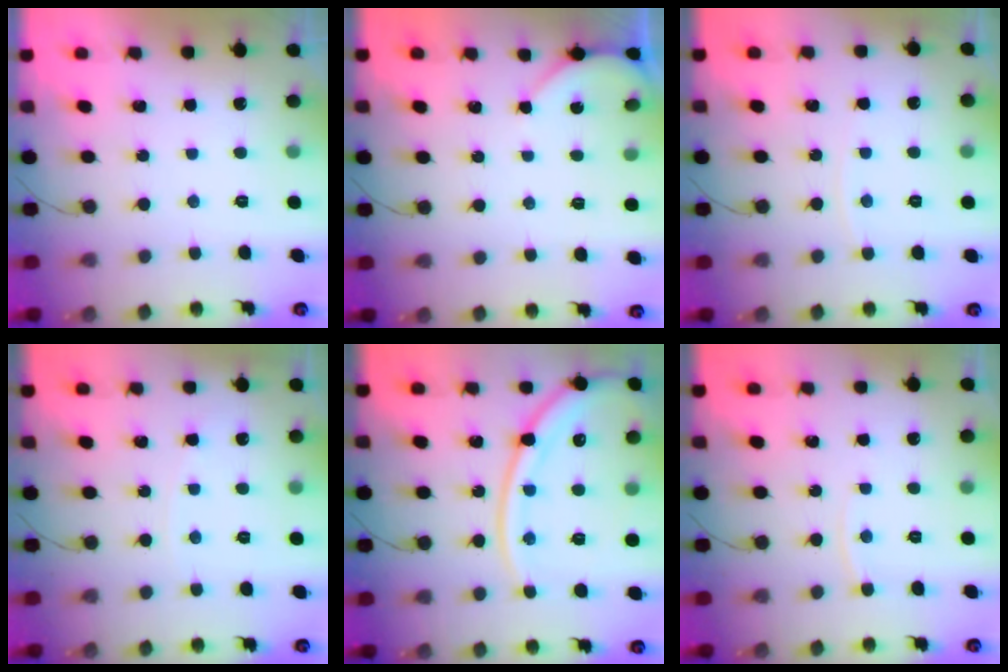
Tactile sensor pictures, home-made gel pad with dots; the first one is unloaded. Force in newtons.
{"total": 2.1, "press": 2.1, "slide": 0.3}
{"total": 4.4, "press": 4.3, "slide": 0.7}
{"total": 2.6, "press": 2.6, "slide": 0.2}
{"total": 15.9, "press": 15.7, "slide": 2.0}
{"total": 3.5, "press": 3.5, "slide": 0.5}